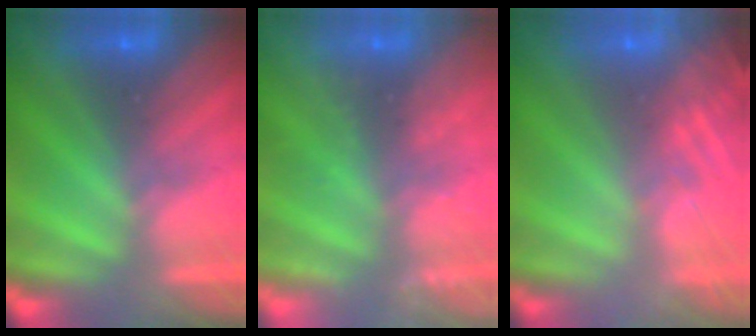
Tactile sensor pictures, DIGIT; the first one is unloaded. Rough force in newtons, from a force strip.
{"total": 2.4}
{"total": 8.3}